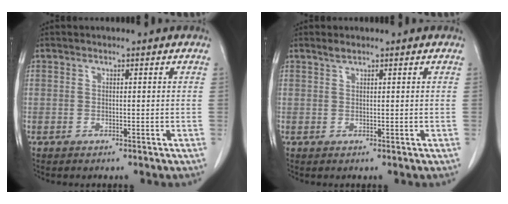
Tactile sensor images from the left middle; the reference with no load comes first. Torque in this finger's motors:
{"motor_torque": [0.35, -0.28, -0.04, -0.01]}